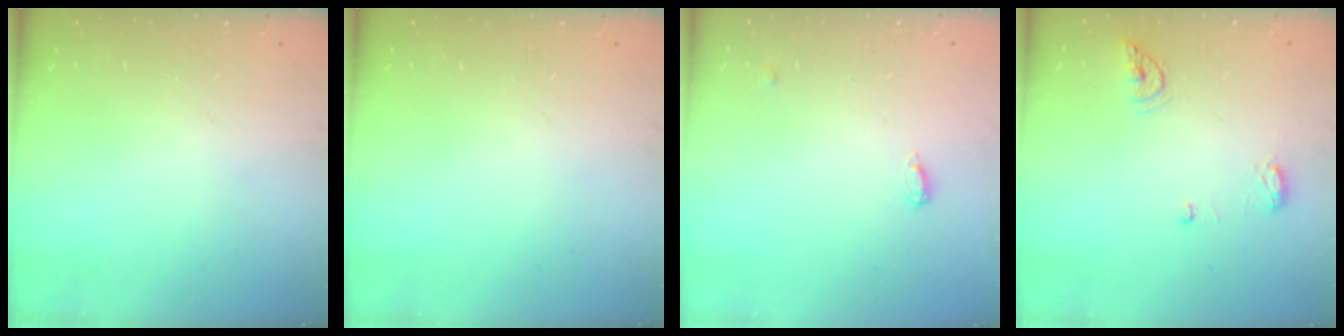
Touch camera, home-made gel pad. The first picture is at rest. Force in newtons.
{"total": 0.0}
{"total": 4.0, "press": 3.9, "slide": 0.7}
{"total": 11.0, "press": 8.3, "slide": 7.1}